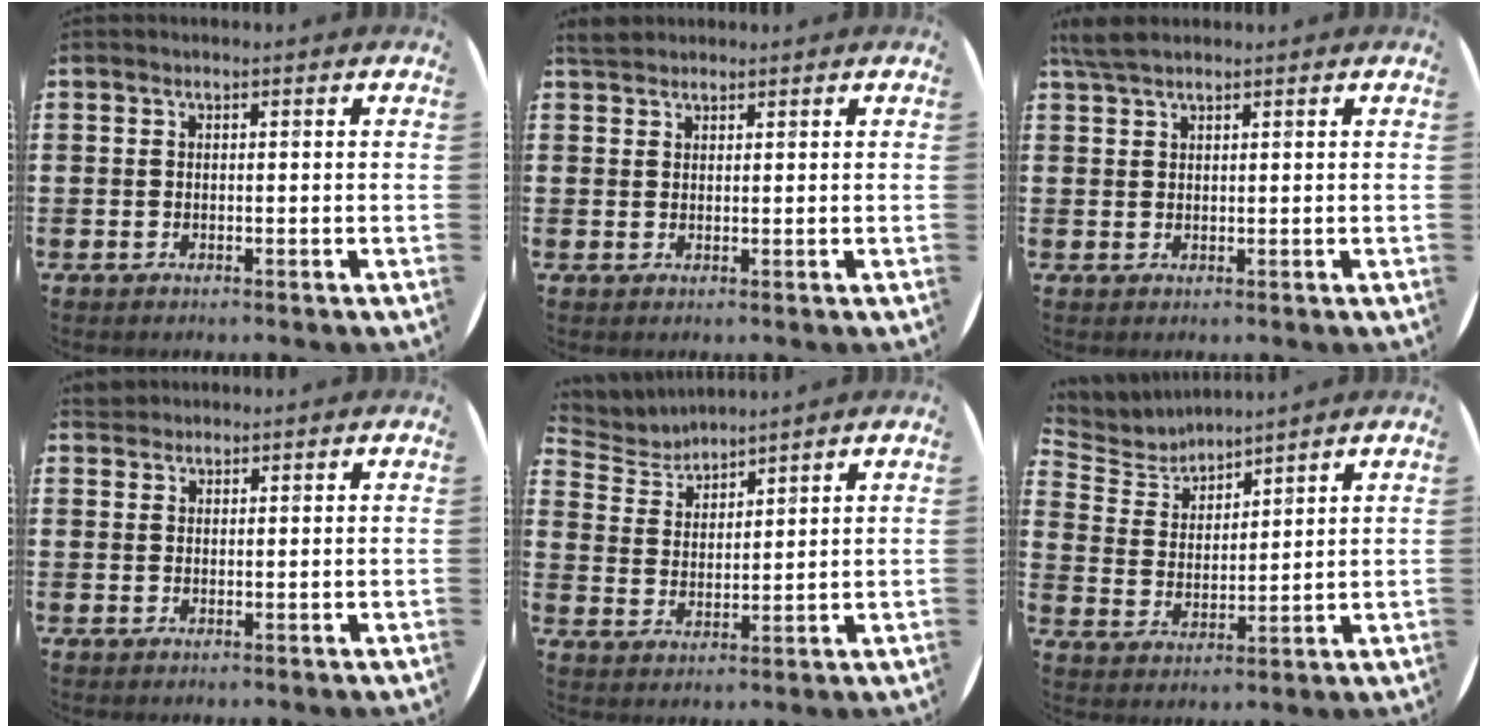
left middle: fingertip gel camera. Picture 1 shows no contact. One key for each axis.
{"total": 1.9, "fx": 1.8, "fy": 0.6, "fz": 0.3, "tx": -0.003, "ty": 0.001, "tz": 0.033}
{"total": 2.8, "fx": 2.3, "fy": 0.7, "fz": 1.5, "tx": -0.034, "ty": 0.006, "tz": 0.044}
{"total": 1.4, "fx": 1.3, "fy": 0.5, "fz": 0.0, "tx": -0.002, "ty": 0.004, "tz": 0.026}
{"total": 4.4, "fx": 4.3, "fy": 0.7, "fz": 0.1, "tx": -0.019, "ty": -0.020, "tz": 0.078}
{"total": 5.0, "fx": 4.9, "fy": 0.9, "fz": -0.1, "tx": -0.021, "ty": -0.027, "tz": 0.087}